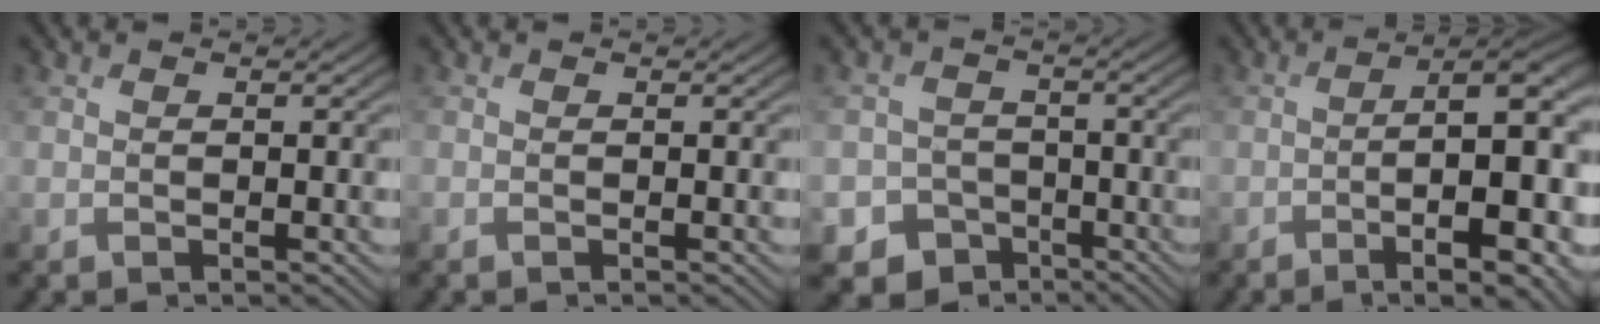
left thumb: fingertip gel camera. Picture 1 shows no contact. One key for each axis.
{"total": 0.0}
{"total": 6.7, "fx": -3.5, "fy": 5.6, "fz": 1.4, "tx": -0.025, "ty": -0.012, "tz": -0.072}
{"total": 14.2, "fx": -3.7, "fy": 4.6, "fz": 12.9, "tx": -0.167, "ty": -0.008, "tz": -0.043}